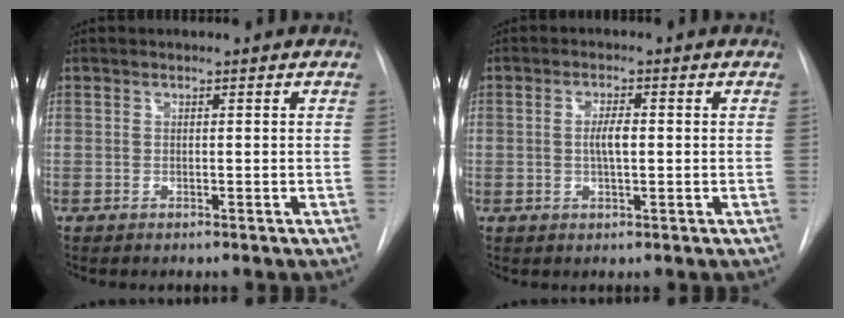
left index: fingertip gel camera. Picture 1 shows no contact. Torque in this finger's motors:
{"motor_torque": [0.32, 0.00, 0.21, 0.02]}